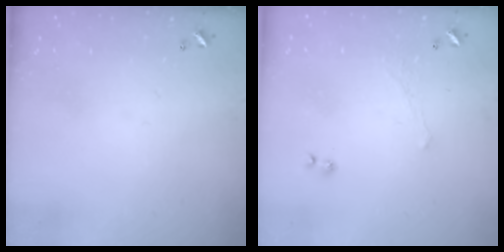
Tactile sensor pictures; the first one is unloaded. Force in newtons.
{"total": 1.1, "press": 0.7, "slide": 0.9}